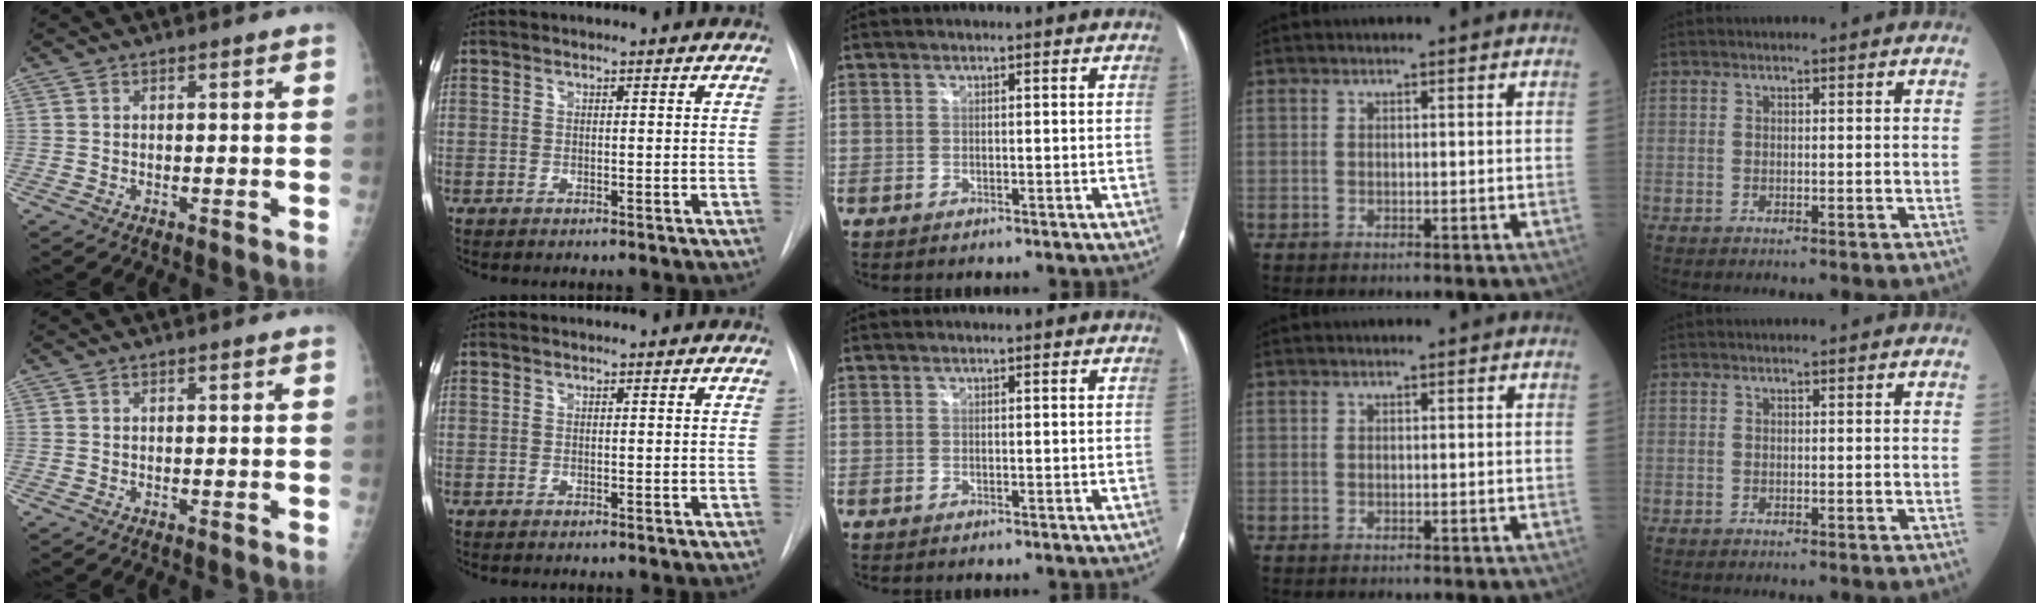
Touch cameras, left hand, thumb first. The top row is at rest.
{}